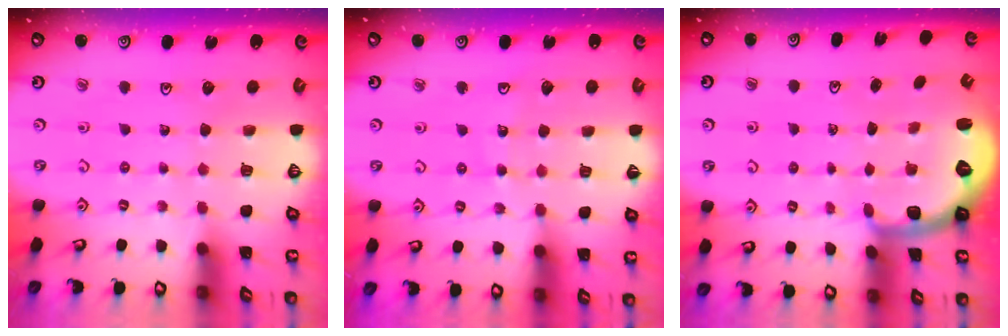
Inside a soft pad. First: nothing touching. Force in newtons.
{"total": 7.3, "press": 7.3, "slide": 0.8}
{"total": 1.9, "press": 1.8, "slide": 0.4}